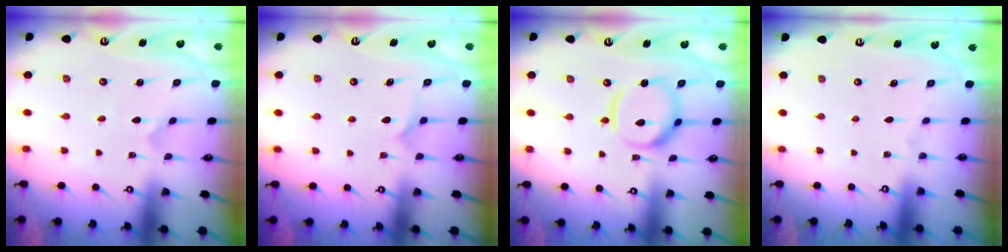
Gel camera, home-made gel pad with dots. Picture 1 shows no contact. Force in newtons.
{"total": 5.6, "press": 5.6, "slide": 0.1}
{"total": 13.3, "press": 13.3, "slide": 1.3}
{"total": 0.0}